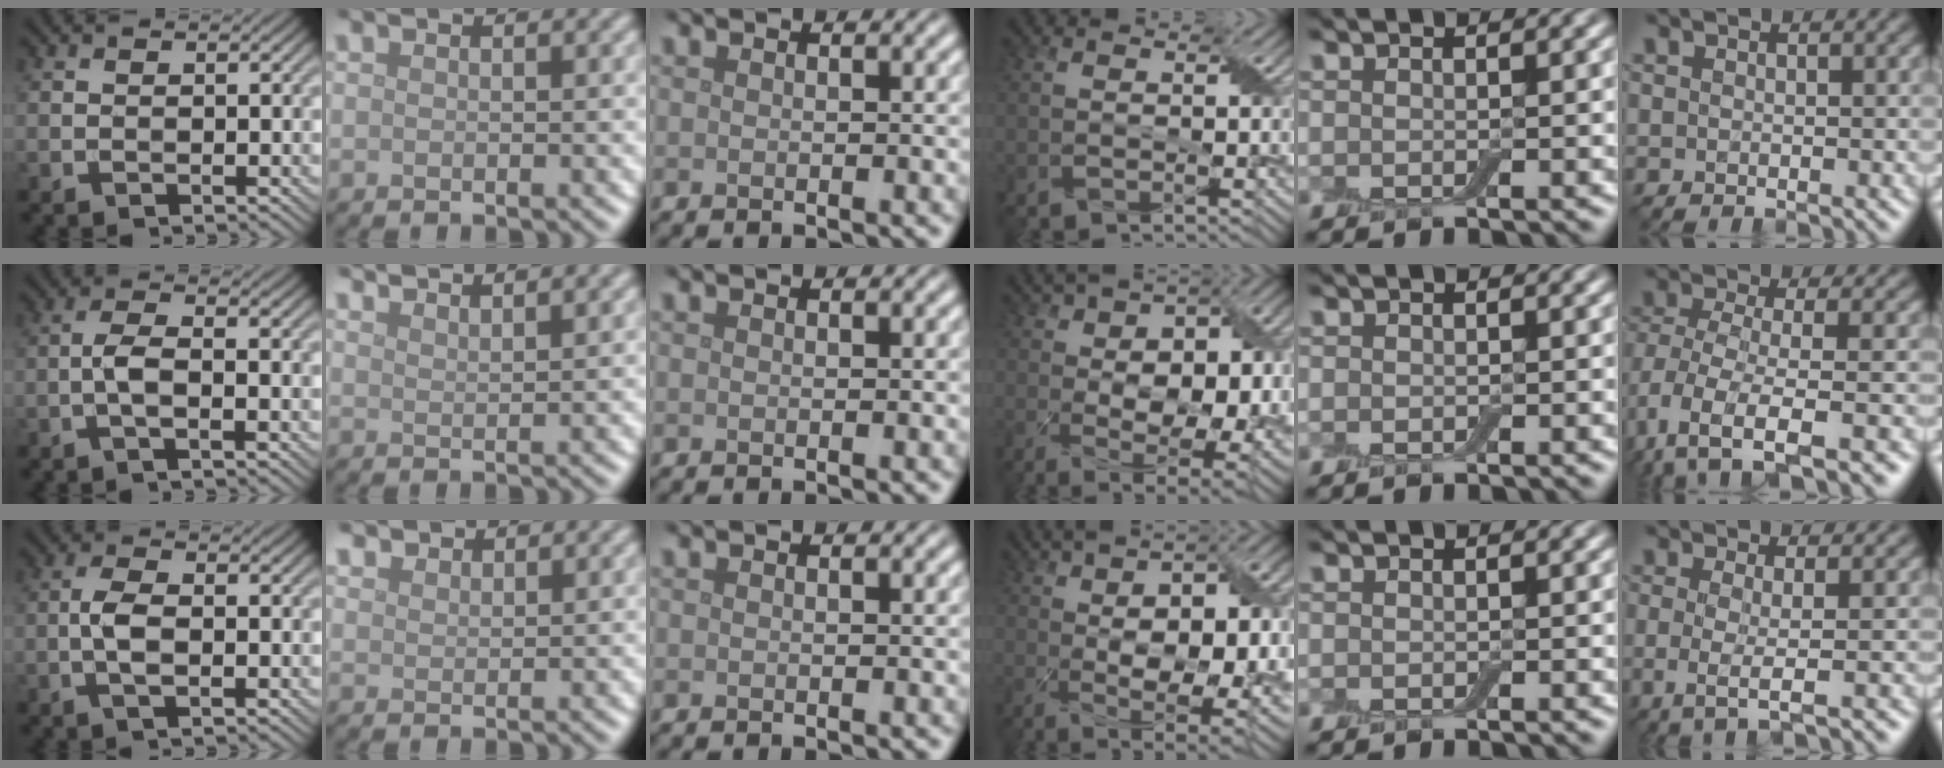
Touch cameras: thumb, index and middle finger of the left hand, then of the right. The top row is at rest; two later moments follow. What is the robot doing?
{"motion": "peel", "object": "bubble wrap"}